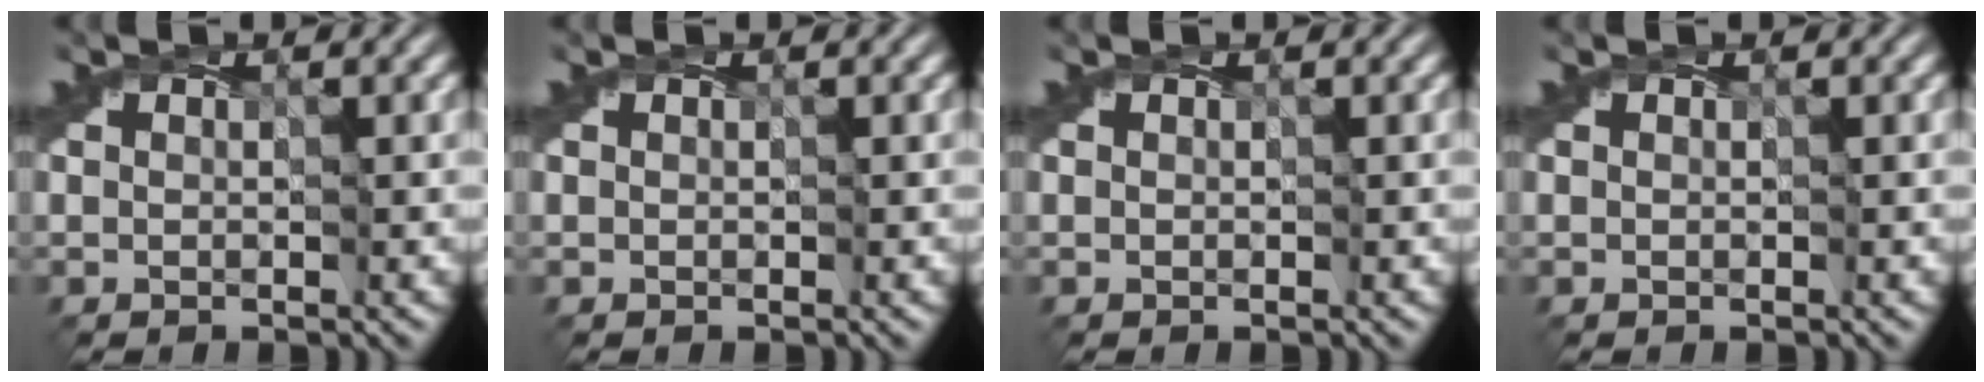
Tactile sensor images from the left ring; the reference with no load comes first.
{"total": 0.0}
{"total": 0.0}
{"total": 0.0}